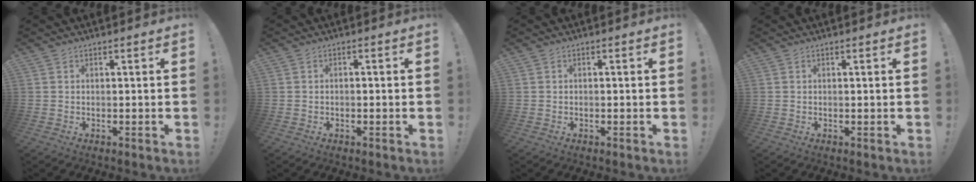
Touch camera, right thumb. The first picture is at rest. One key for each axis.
{"total": 1.1, "fx": -0.9, "fy": 0.4, "fz": 0.5, "tx": -0.009, "ty": 0.004, "tz": -0.016}
{"total": 0.6, "fx": -0.5, "fy": 0.2, "fz": 0.2, "tx": -0.006, "ty": 0.002, "tz": -0.010}
{"total": 0.0}